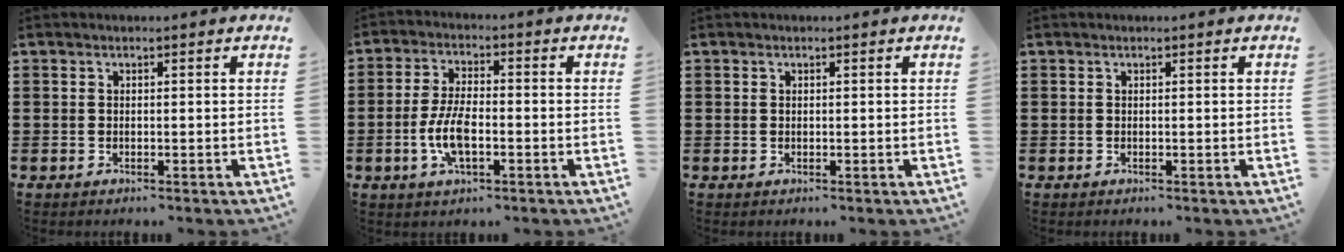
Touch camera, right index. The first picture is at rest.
{"total": 6.8, "force": [-1.8, 2.7, 6.0], "torque": [-0.136, -0.003, -0.040]}
{"total": 0.0}
{"total": 0.0}